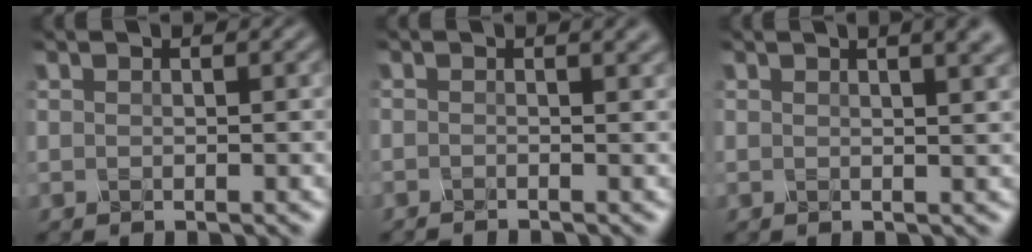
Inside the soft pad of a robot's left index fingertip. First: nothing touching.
{"total": 2.2, "force": [-0.6, 1.1, 1.9], "torque": [0.008, 0.000, -0.015]}
{"total": 7.7, "force": [4.1, 3.8, 5.3], "torque": [0.000, 0.053, 0.010]}